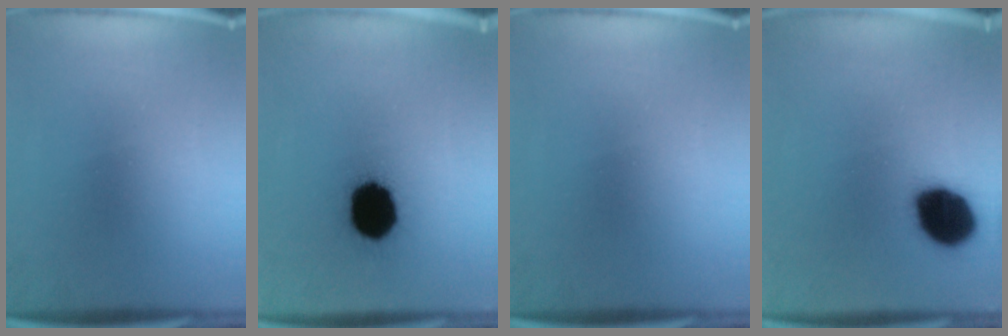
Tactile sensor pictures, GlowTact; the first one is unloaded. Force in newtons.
{"total": 17.4}
{"total": 0.0}
{"total": 14.8}